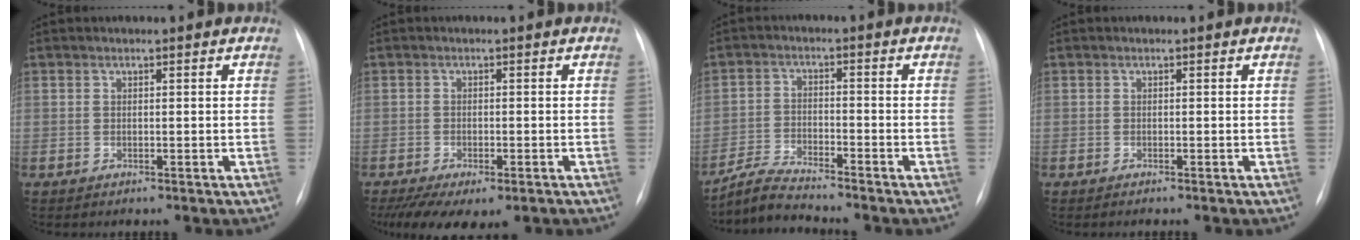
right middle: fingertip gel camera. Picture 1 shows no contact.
{"total": 9.6, "force": [-6.4, 3.8, 6.1], "torque": [-0.104, -0.016, -0.090]}
{"total": 5.2, "force": [-5.1, -0.4, 0.8], "torque": [-0.023, -0.018, -0.098]}
{"total": 0.8, "force": [-0.7, 0.0, 0.4], "torque": [-0.008, -0.002, -0.010]}